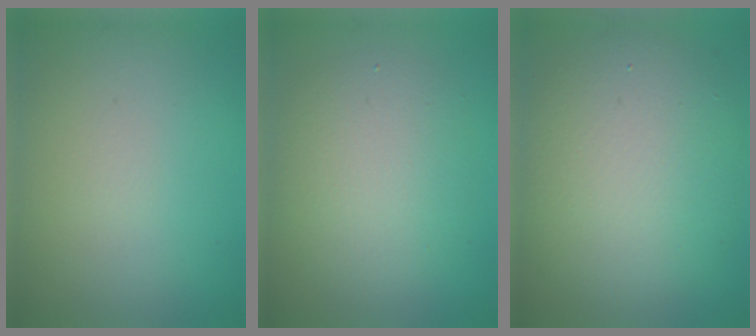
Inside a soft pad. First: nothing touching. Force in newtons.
{"total": 4.7, "press": 4.7, "slide": 0.3}
{"total": 9.6, "press": 9.5, "slide": 0.9}